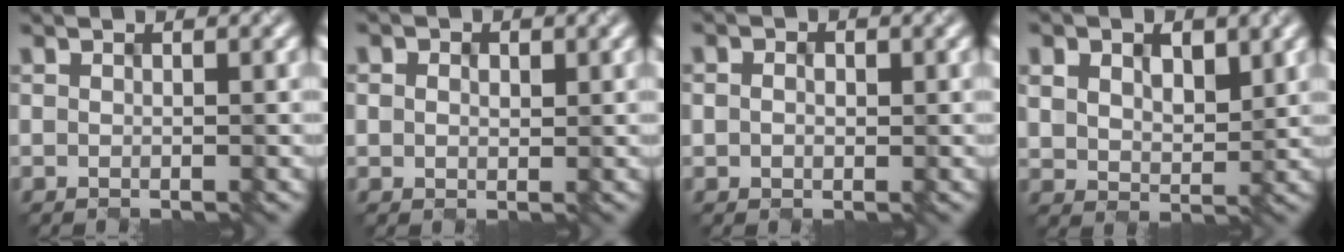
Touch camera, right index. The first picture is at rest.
{"total": 1.5, "force": [0.4, 1.3, 0.6], "torque": [-0.009, 0.006, 0.001]}
{"total": 1.5, "force": [0.0, 1.4, 0.7], "torque": [-0.012, 0.004, -0.003]}
{"total": 4.7, "force": [1.6, 3.4, 2.8], "torque": [-0.058, -0.004, 0.024]}